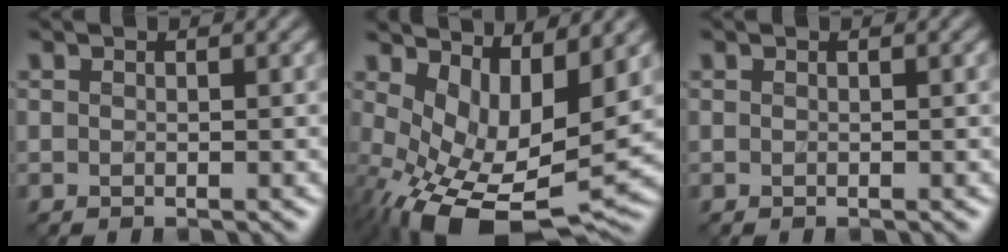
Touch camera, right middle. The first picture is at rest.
{"total": 9.9, "force": [-0.5, 5.1, 8.5], "torque": [-0.157, -0.030, 0.006]}
{"total": 0.0}